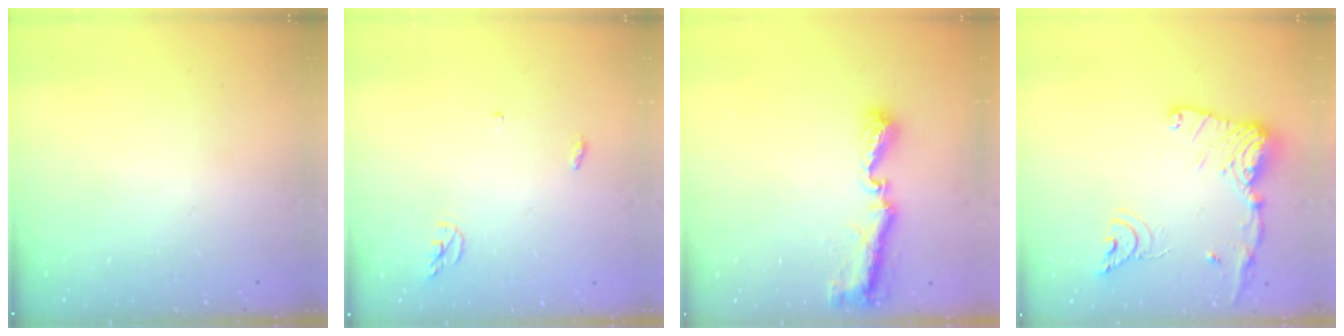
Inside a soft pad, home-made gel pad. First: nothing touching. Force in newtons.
{"total": 4.3, "press": 4.3, "slide": 0.3}
{"total": 8.8, "press": 8.8, "slide": 0.7}
{"total": 17.9, "press": 17.8, "slide": 1.6}